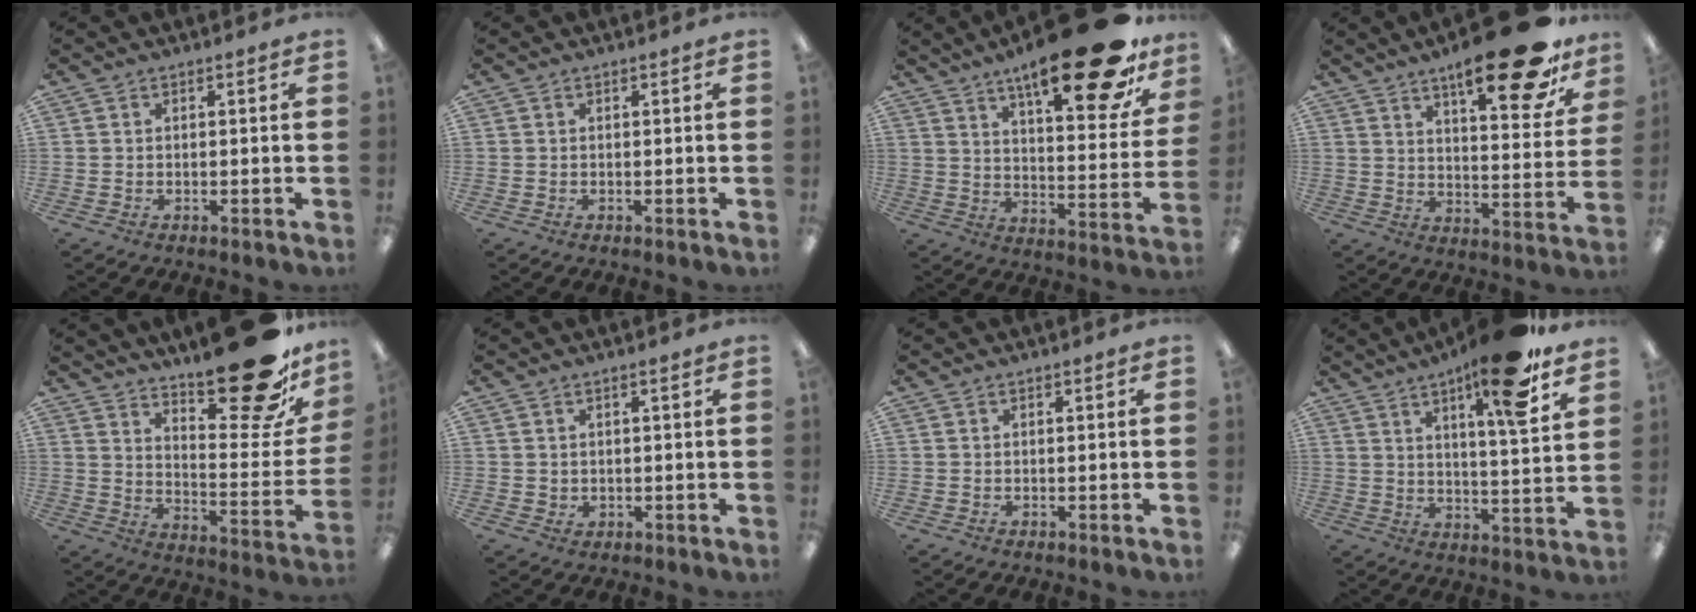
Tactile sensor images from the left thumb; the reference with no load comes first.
{"total": 0.0}
{"total": 23.4, "force": [16.0, 6.6, 15.8], "torque": [-0.231, -0.099, 0.254]}
{"total": 20.4, "force": [13.7, 6.2, 13.7], "torque": [-0.198, -0.080, 0.218]}
{"total": 24.1, "force": [17.5, 7.5, 14.8], "torque": [-0.178, -0.131, 0.282]}
{"total": 1.4, "force": [0.9, 1.0, 0.4], "torque": [-0.009, 0.003, 0.015]}
{"total": 0.0}
{"total": 15.5, "force": [10.2, 2.9, 11.3], "torque": [-0.168, -0.053, 0.155]}